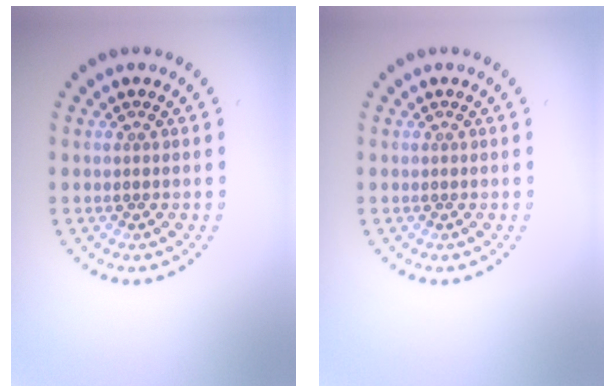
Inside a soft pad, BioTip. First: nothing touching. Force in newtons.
{"total": 0.0}